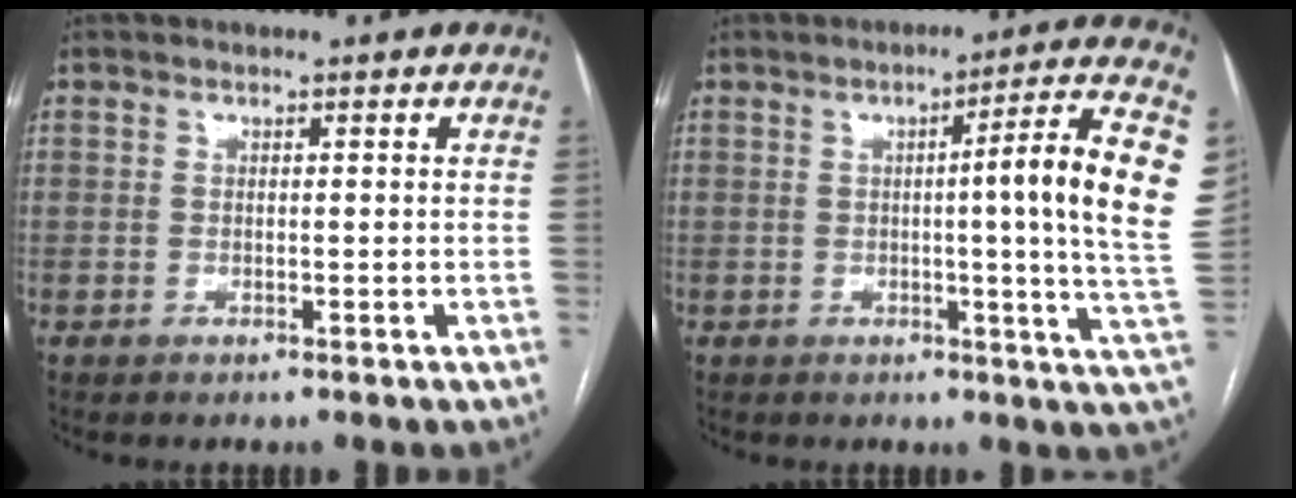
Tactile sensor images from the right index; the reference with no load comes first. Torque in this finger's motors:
{"motor_torque": [0.24, 0.05, 0.22, 0.06]}